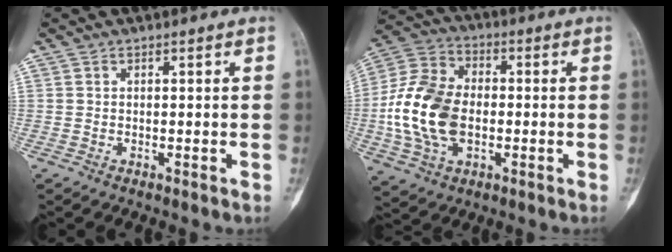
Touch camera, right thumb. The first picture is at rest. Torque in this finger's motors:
{"motor_torque": [1.75, 1.41, 0.96, -1.00, 0.34]}